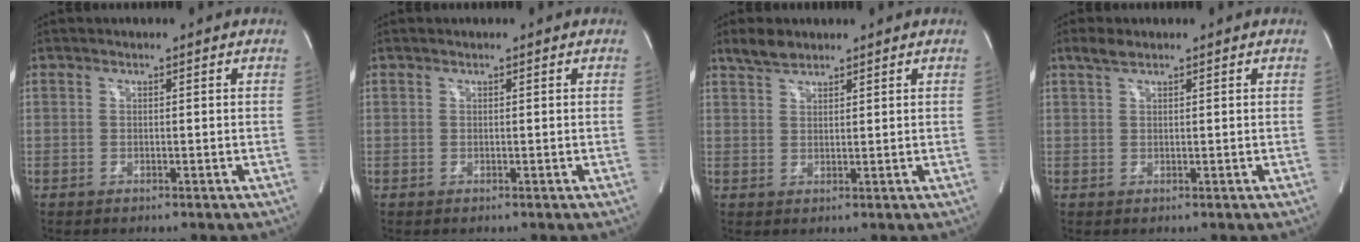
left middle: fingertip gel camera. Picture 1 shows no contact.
{"total": 0.0}
{"total": 3.3, "force": [2.8, 1.2, 1.2], "torque": [-0.030, 0.010, 0.056]}
{"total": 2.0, "force": [1.6, 0.6, 1.2], "torque": [-0.030, 0.011, 0.034]}